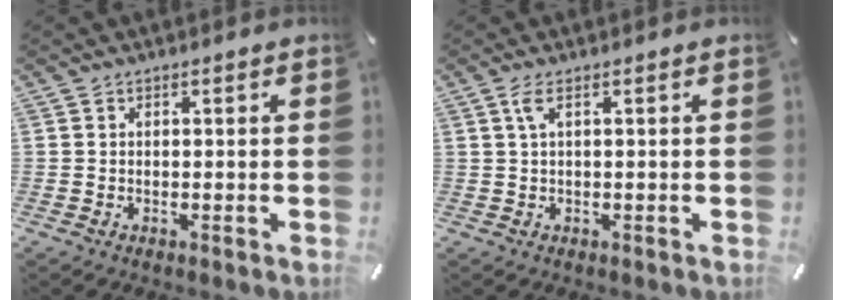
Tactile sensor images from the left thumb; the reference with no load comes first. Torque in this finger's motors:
{"motor_torque": [0.57, 0.51, 0.48, -0.13, 0.00]}